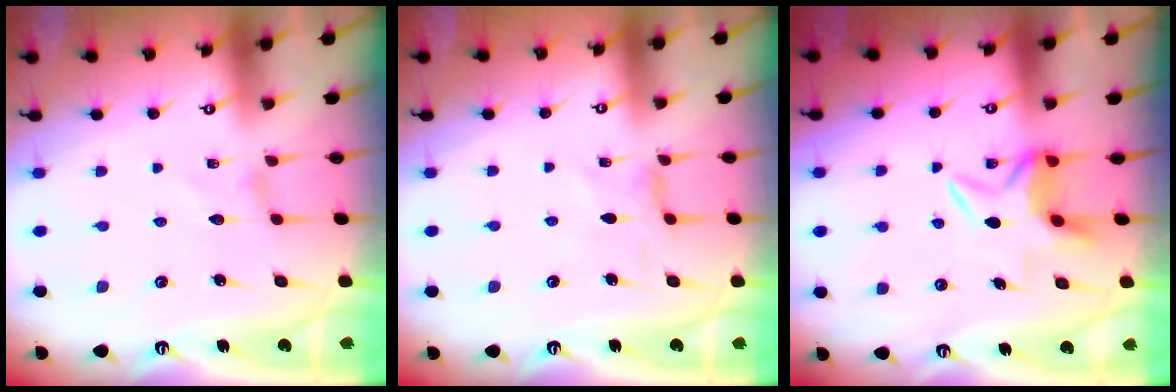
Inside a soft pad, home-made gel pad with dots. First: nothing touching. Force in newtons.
{"total": 0.9, "press": 0.9, "slide": 0.3}
{"total": 5.9, "press": 5.8, "slide": 1.2}